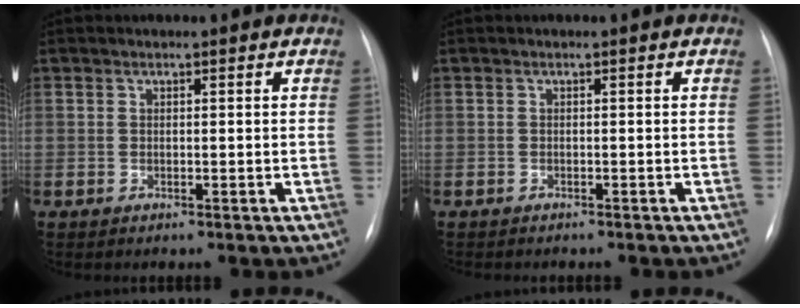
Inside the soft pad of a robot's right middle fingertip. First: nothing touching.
{"total": 2.4, "force": [-2.1, 0.6, 1.0], "torque": [-0.019, -0.007, -0.018]}